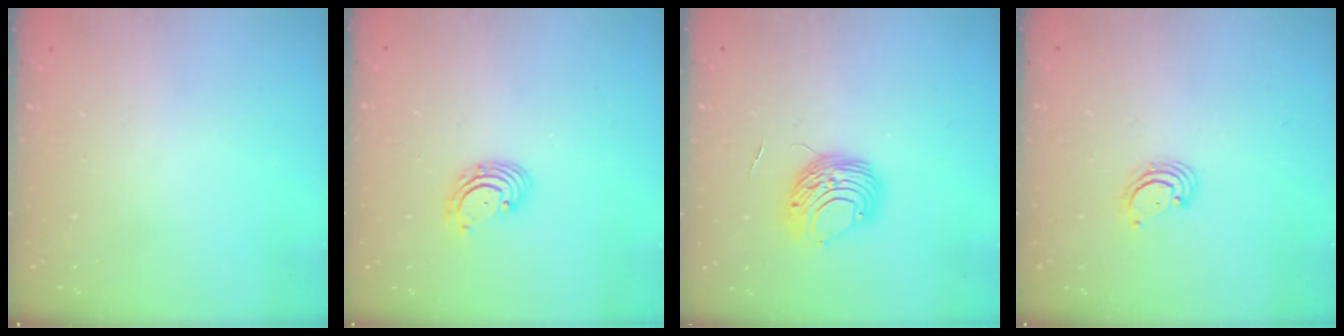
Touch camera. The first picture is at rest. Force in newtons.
{"total": 2.7, "press": 2.7, "slide": 0.1}
{"total": 9.3, "press": 9.3, "slide": 0.5}
{"total": 2.6, "press": 2.6, "slide": 0.3}